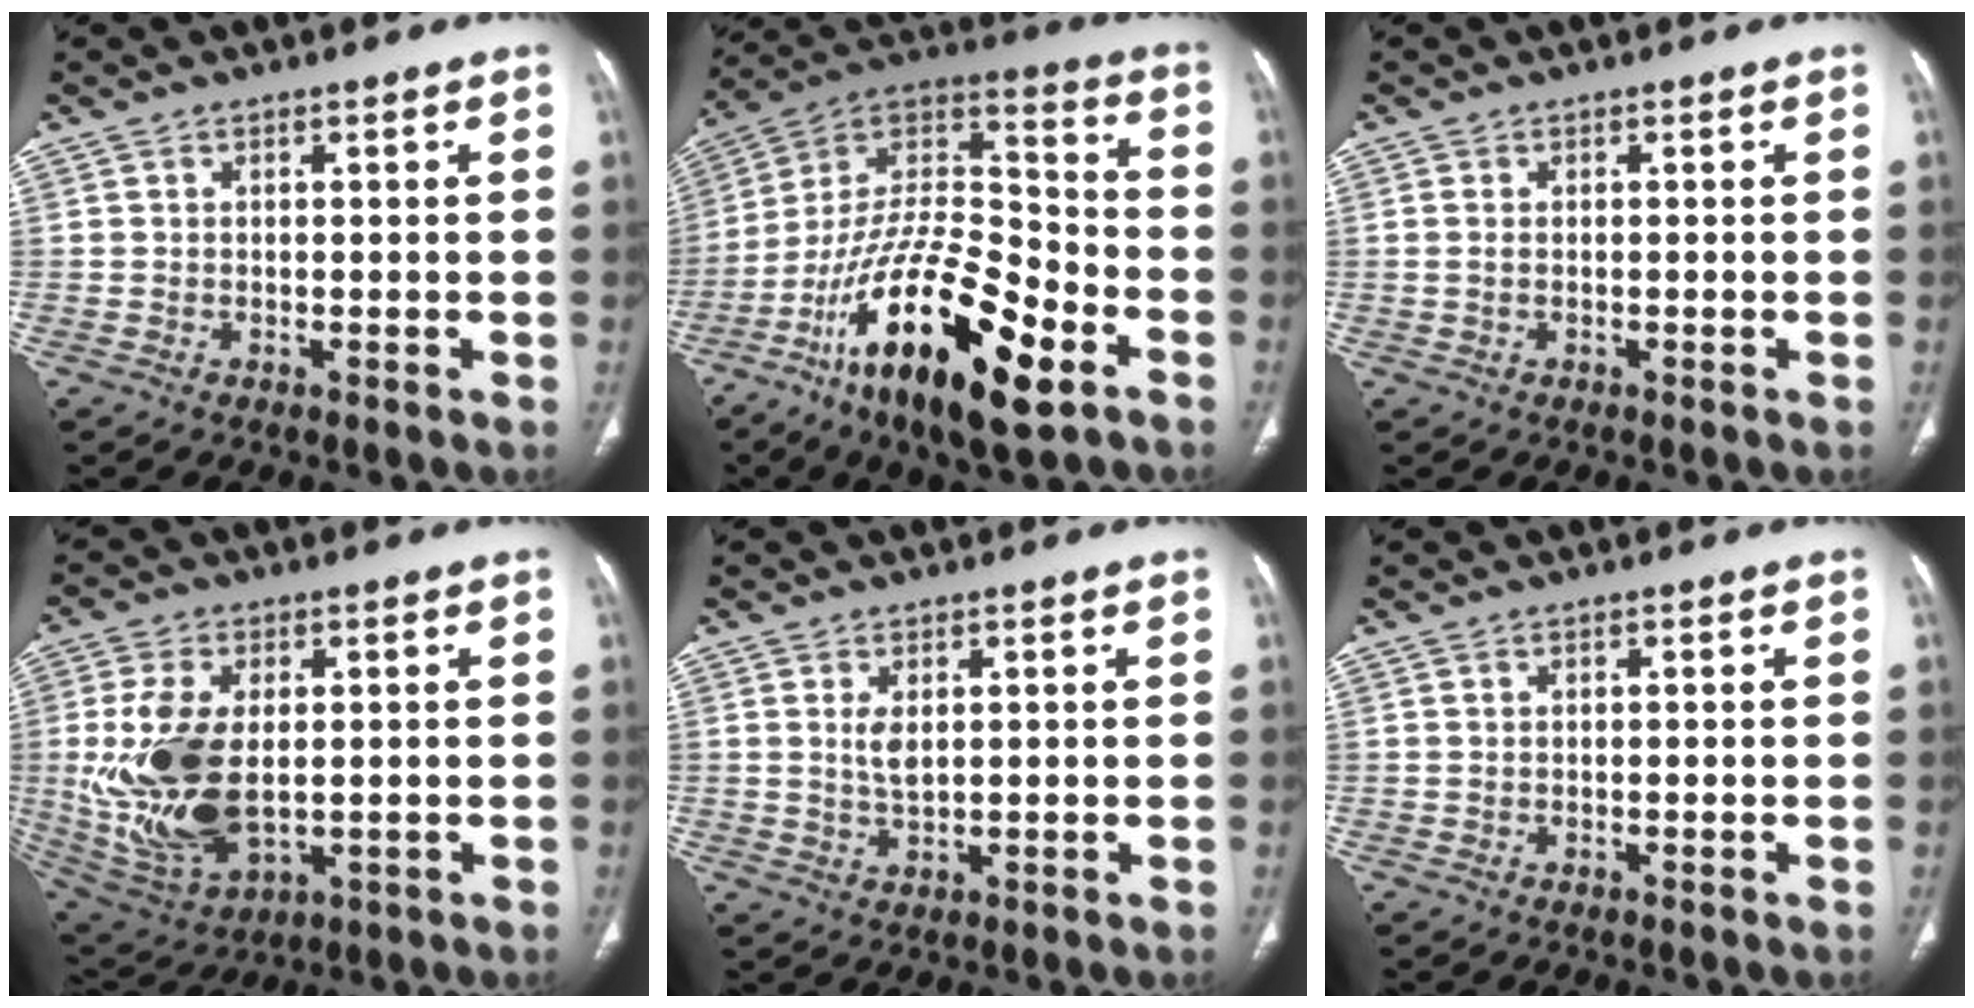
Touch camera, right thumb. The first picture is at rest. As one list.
[{"total": 25.7, "force": [-12.5, 9.0, 20.6], "torque": [-0.384, 0.054, -0.219]}, {"total": 1.0, "force": [-0.1, 0.6, 0.8], "torque": [-0.021, -0.001, -0.001]}, {"total": 17.3, "force": [0.2, 9.8, 14.2], "torque": [-0.290, -0.012, 0.023]}, {"total": 3.2, "force": [0.8, 1.6, 2.7], "torque": [-0.051, -0.008, 0.021]}, {"total": 0.0}]